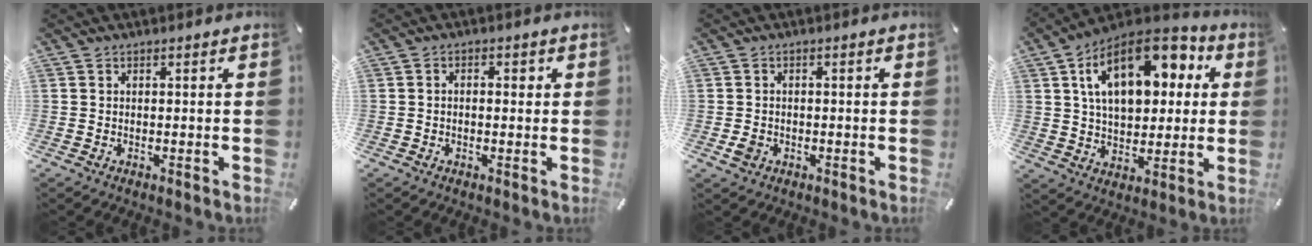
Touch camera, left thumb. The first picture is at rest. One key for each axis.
{"total": 1.8, "fx": -0.5, "fy": 1.2, "fz": 1.3, "tx": -0.024, "ty": 0.007, "tz": -0.011}
{"total": 2.6, "fx": -0.8, "fy": 2.1, "fz": 1.4, "tx": -0.030, "ty": 0.001, "tz": -0.017}
{"total": 19.6, "fx": 7.5, "fy": 11.7, "fz": 13.8, "tx": -0.235, "ty": -0.021, "tz": 0.128}